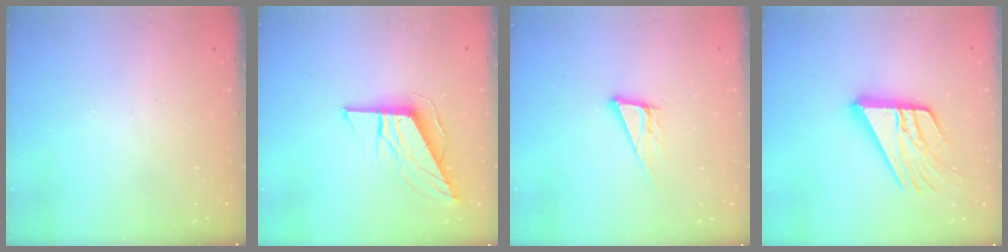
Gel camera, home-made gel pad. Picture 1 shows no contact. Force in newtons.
{"total": 9.6, "press": 9.6, "slide": 0.5}
{"total": 10.8, "press": 10.5, "slide": 2.6}
{"total": 17.5, "press": 17.4, "slide": 1.7}